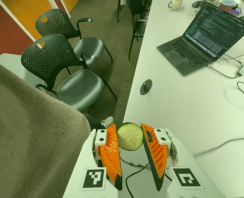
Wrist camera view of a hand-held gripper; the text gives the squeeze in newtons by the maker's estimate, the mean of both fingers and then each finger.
{"total": 8.4, "left": 7.8, "right": 9.0}